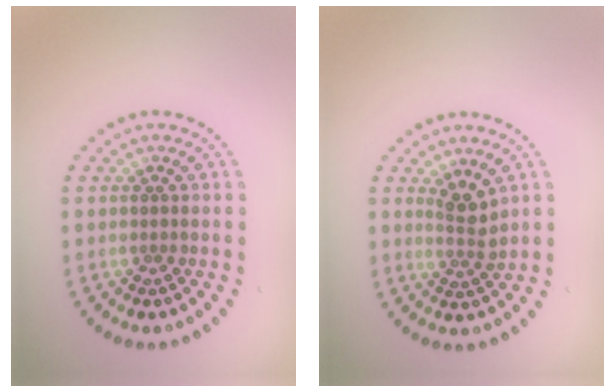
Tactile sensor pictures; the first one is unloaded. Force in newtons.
{"total": 2.4, "press": 1.8, "slide": 1.5}